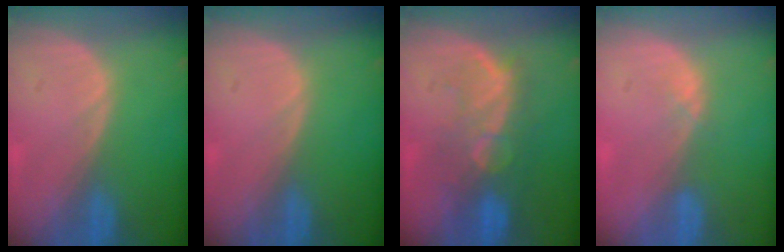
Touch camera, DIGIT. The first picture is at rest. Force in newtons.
{"total": 0.0}
{"total": 9.9, "press": 8.4, "slide": 5.1}
{"total": 1.3, "press": 1.1, "slide": 0.8}